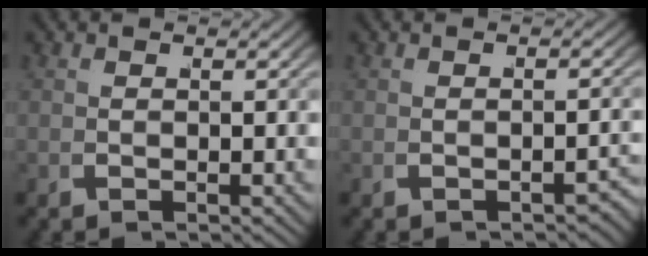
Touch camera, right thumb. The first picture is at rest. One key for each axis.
{"total": 1.9, "fx": -1.8, "fy": 0.3, "fz": 0.7, "tx": -0.014, "ty": 0.000, "tz": -0.023}